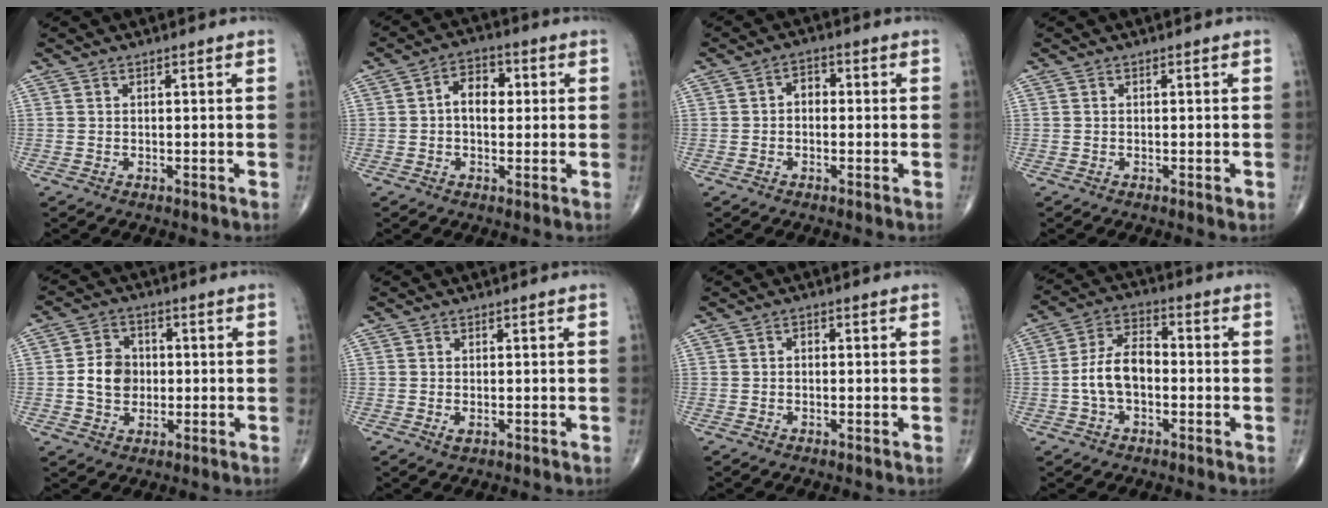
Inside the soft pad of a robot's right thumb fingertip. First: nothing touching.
{"total": 6.3, "force": [0.5, 4.2, 4.7], "torque": [-0.055, 0.017, -0.001]}
{"total": 3.0, "force": [-0.2, 2.2, 2.0], "torque": [-0.014, 0.015, -0.013]}
{"total": 0.6, "force": [-0.2, 0.1, 0.6], "torque": [-0.007, -0.001, -0.004]}
{"total": 7.3, "force": [-0.3, 6.0, 4.1], "torque": [-0.050, 0.010, -0.011]}
{"total": 1.0, "force": [-0.2, 0.6, 0.8], "torque": [-0.013, -0.002, -0.002]}
{"total": 1.0, "force": [0.0, 0.7, 0.7], "torque": [-0.002, 0.006, -0.005]}
{"total": 9.0, "force": [-1.4, 5.3, 7.1], "torque": [-0.132, 0.032, -0.035]}